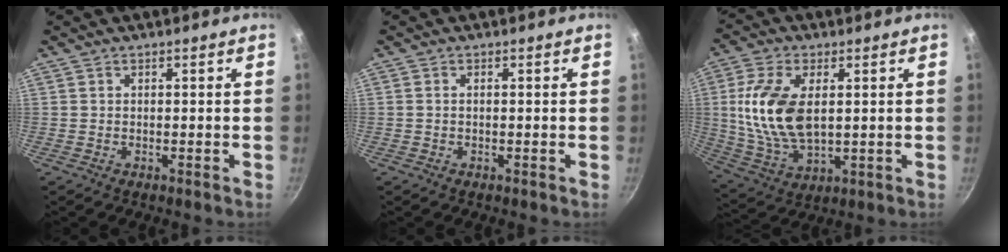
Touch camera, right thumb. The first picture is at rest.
{"total": 0.6, "force": [-0.1, 0.3, 0.5], "torque": [-0.012, 0.004, -0.002]}
{"total": 15.1, "force": [2.3, 8.3, 12.4], "torque": [-0.238, -0.009, 0.051]}